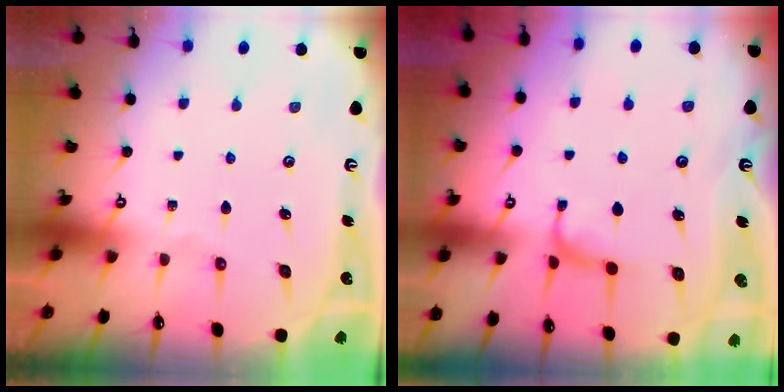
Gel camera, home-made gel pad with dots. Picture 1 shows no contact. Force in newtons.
{"total": 0.9, "press": 0.4, "slide": 0.8}